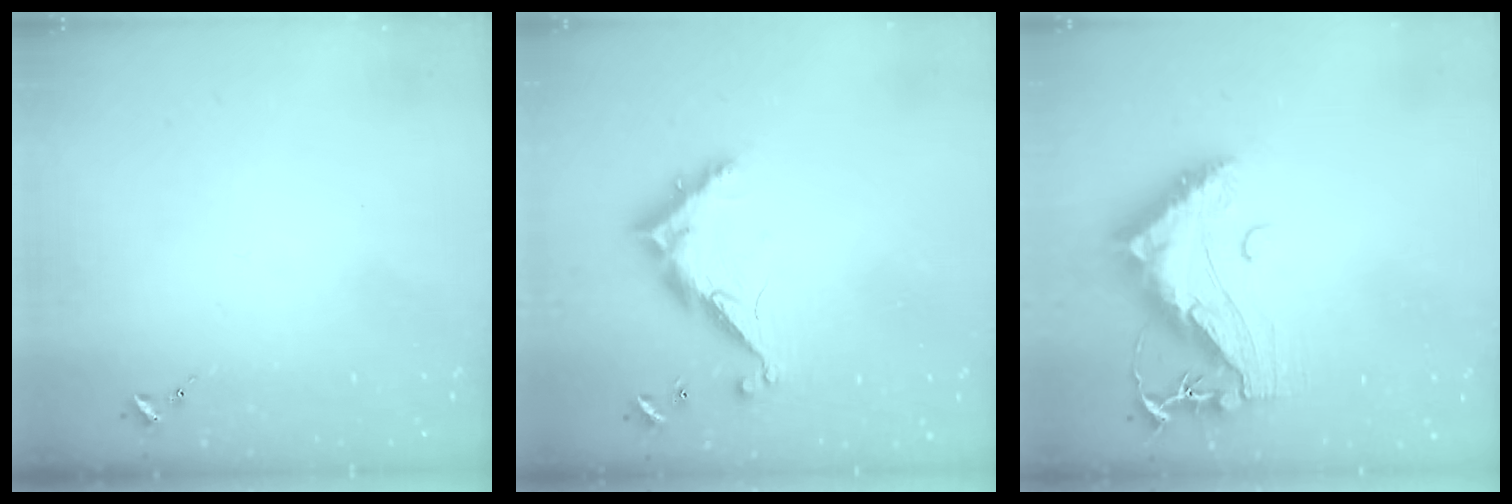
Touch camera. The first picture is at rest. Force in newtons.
{"total": 10.2, "press": 10.2, "slide": 0.8}
{"total": 14.4, "press": 14.3, "slide": 1.4}